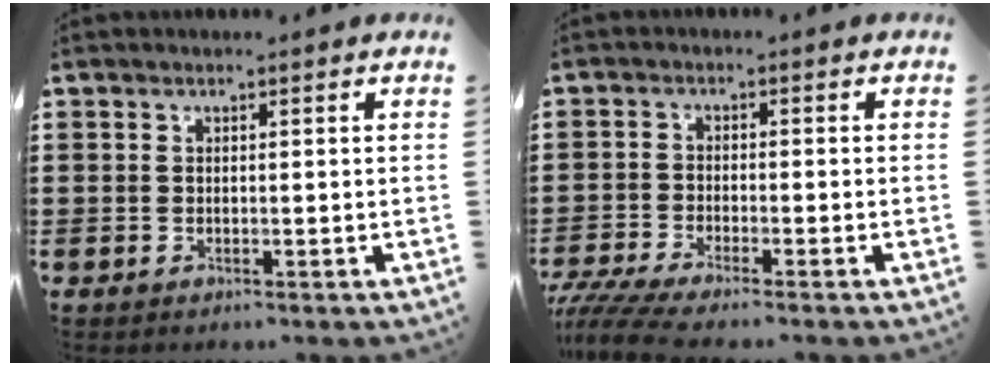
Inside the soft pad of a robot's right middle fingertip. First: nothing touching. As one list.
[{"total": 3.7, "force": [-3.3, 0.0, 1.7], "torque": [-0.050, -0.016, -0.071]}]